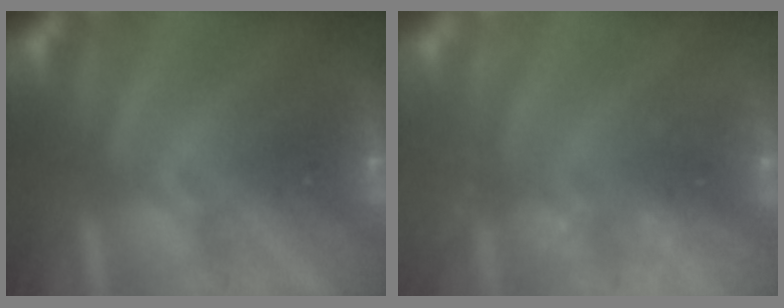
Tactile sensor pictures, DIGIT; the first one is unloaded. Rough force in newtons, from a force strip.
{"total": 2.3}